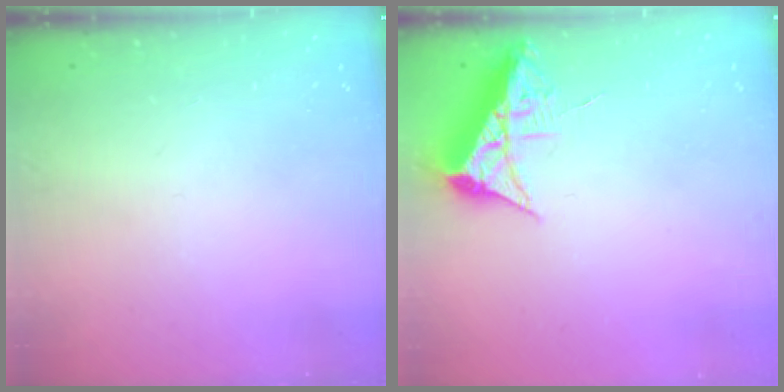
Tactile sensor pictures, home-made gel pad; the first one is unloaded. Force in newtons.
{"total": 7.1, "press": 7.1, "slide": 0.8}